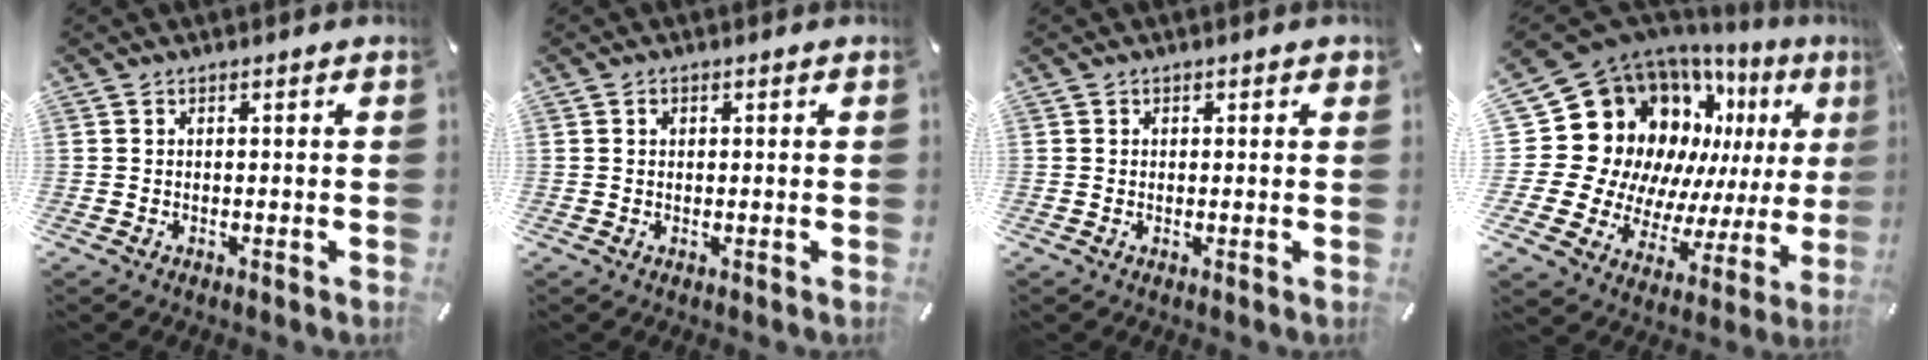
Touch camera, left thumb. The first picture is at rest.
{"total": 1.1, "force": [0.2, 0.9, 0.5], "torque": [-0.010, 0.006, 0.003]}
{"total": 0.9, "force": [0.3, 0.8, 0.2], "torque": [0.005, 0.003, 0.002]}
{"total": 20.9, "force": [9.0, 16.2, 9.8], "torque": [-0.173, -0.118, 0.208]}